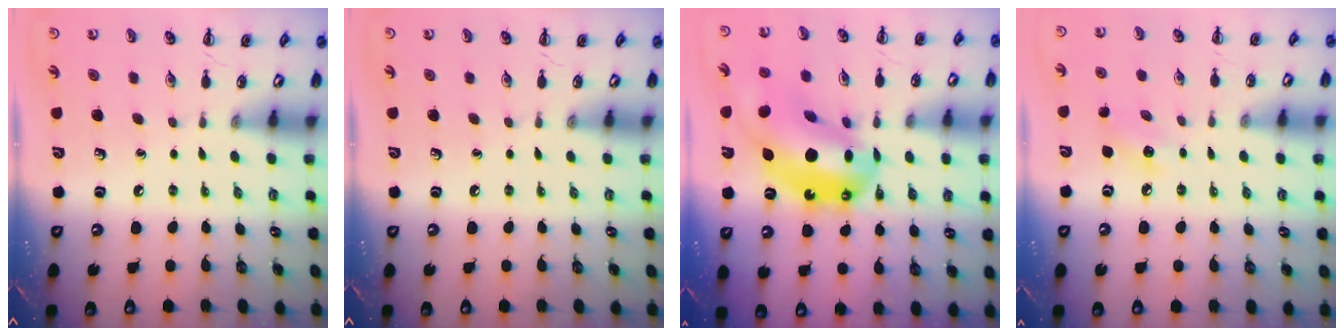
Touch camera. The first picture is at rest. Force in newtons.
{"total": 0.0}
{"total": 18.0, "press": 17.3, "slide": 5.0}
{"total": 6.1, "press": 5.9, "slide": 1.2}